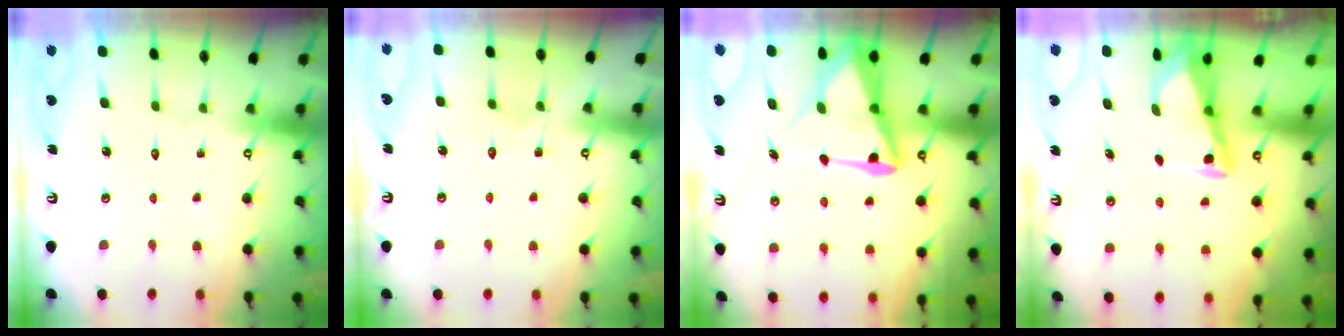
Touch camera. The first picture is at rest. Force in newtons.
{"total": 3.6, "press": 3.6, "slide": 0.4}
{"total": 11.0, "press": 10.9, "slide": 1.3}
{"total": 3.8, "press": 3.8, "slide": 0.4}